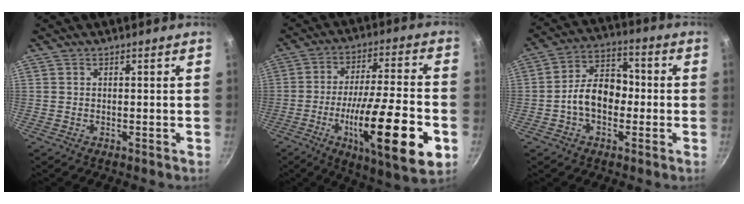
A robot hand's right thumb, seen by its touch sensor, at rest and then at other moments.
{"total": 23.3, "force": [-7.7, 5.7, 21.3], "torque": [-0.324, 0.018, -0.120]}
{"total": 10.5, "force": [-1.6, 7.4, 7.4], "torque": [-0.083, 0.038, -0.042]}